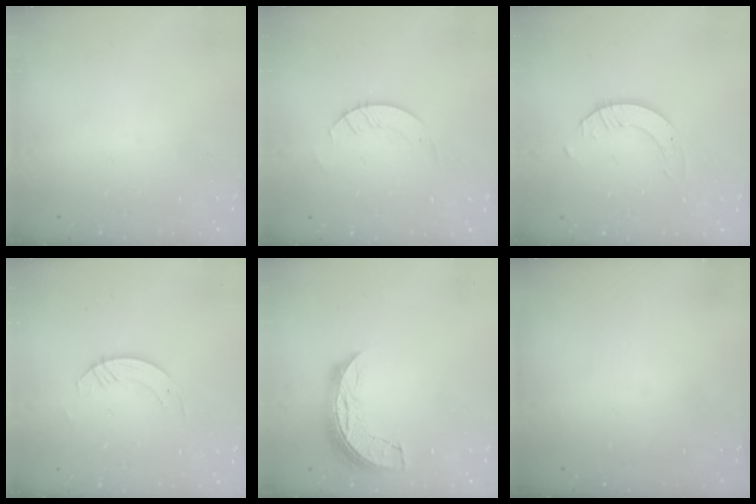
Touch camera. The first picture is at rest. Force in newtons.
{"total": 3.2, "press": 3.2, "slide": 0.3}
{"total": 2.4, "press": 2.4, "slide": 0.2}
{"total": 3.6, "press": 3.5, "slide": 0.4}
{"total": 7.6, "press": 7.6, "slide": 0.7}
{"total": 0.0}